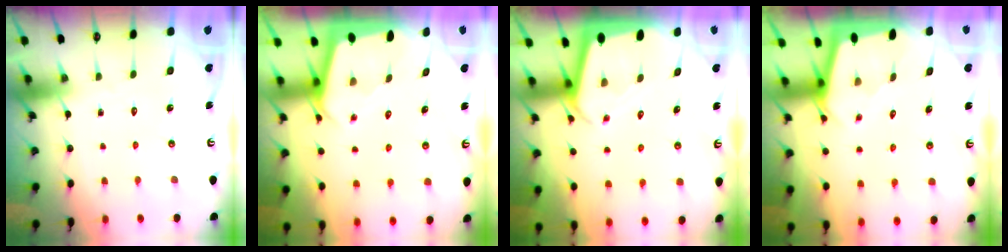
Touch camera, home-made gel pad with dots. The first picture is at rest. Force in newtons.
{"total": 2.1, "press": 2.1, "slide": 0.2}
{"total": 2.2, "press": 2.2, "slide": 0.2}
{"total": 1.9, "press": 1.9, "slide": 0.2}